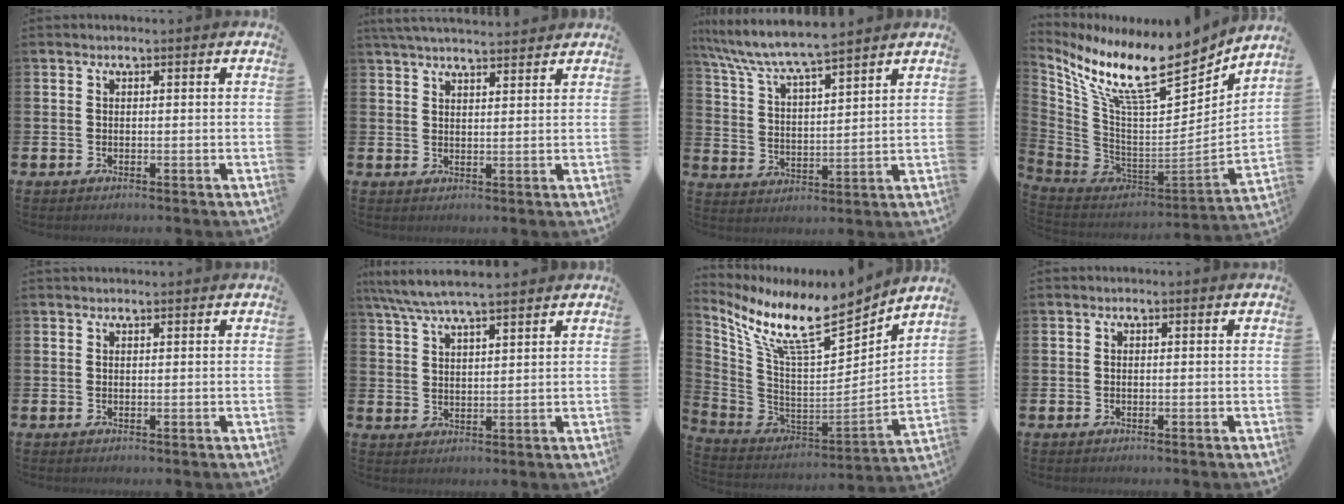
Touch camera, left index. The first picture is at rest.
{"total": 4.0, "force": [3.9, 0.2, 0.8], "torque": [-0.023, -0.014, 0.072]}
{"total": 7.4, "force": [6.9, 0.6, 2.6], "torque": [-0.082, -0.039, 0.120]}
{"total": 12.6, "force": [10.0, 2.8, 7.1], "torque": [-0.168, -0.091, 0.174]}
{"total": 0.8, "force": [0.8, 0.0, 0.1], "torque": [0.007, -0.003, 0.012]}
{"total": 6.2, "force": [5.7, 0.7, 2.5], "torque": [-0.071, -0.017, 0.103]}
{"total": 11.2, "force": [9.0, 2.0, 6.3], "torque": [-0.155, -0.074, 0.154]}
{"total": 0.0}